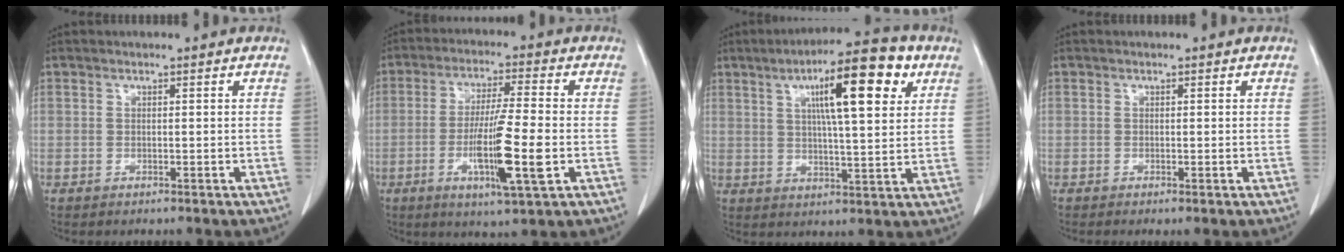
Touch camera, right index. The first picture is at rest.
{"total": 11.6, "force": [-3.0, 0.2, 11.2], "torque": [-0.204, -0.018, -0.057]}
{"total": 14.0, "force": [5.8, 2.2, 12.5], "torque": [-0.196, 0.016, 0.085]}
{"total": 0.5, "force": [-0.1, 0.0, 0.5], "torque": [-0.010, -0.001, -0.002]}